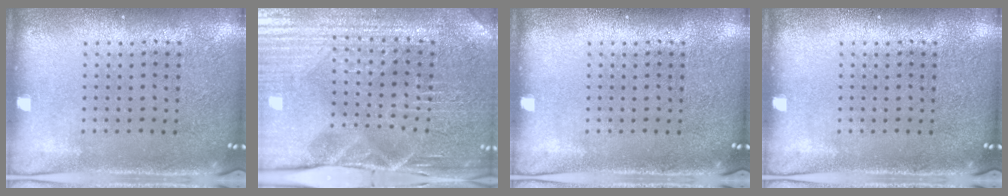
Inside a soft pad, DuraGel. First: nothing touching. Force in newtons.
{"total": 4.0, "press": 3.9, "slide": 0.6}
{"total": 0.0}
{"total": 0.0}